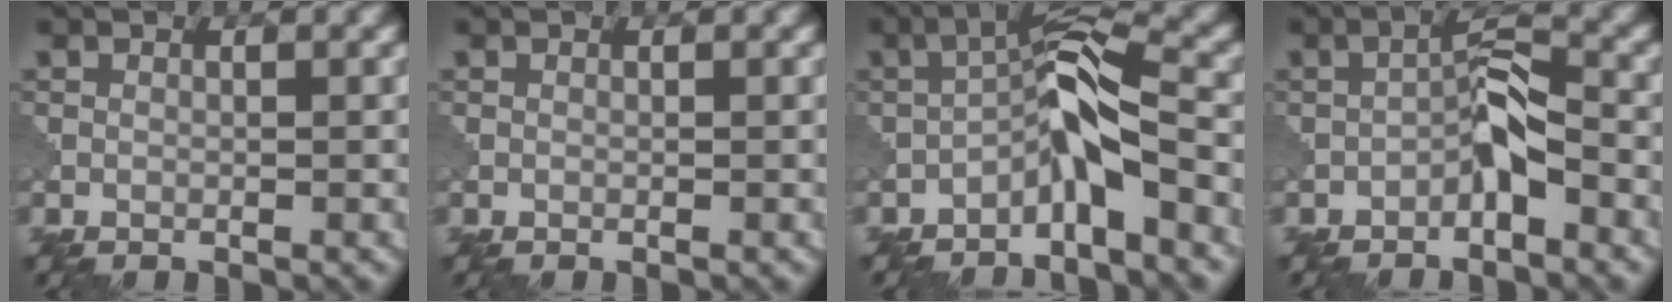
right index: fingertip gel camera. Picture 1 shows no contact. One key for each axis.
{"total": 0.0}
{"total": 5.1, "fx": -2.5, "fy": 1.1, "fz": 4.3, "tx": -0.076, "ty": 0.022, "tz": -0.053}
{"total": 3.2, "fx": -1.7, "fy": 1.0, "fz": 2.6, "tx": -0.043, "ty": 0.014, "tz": -0.036}